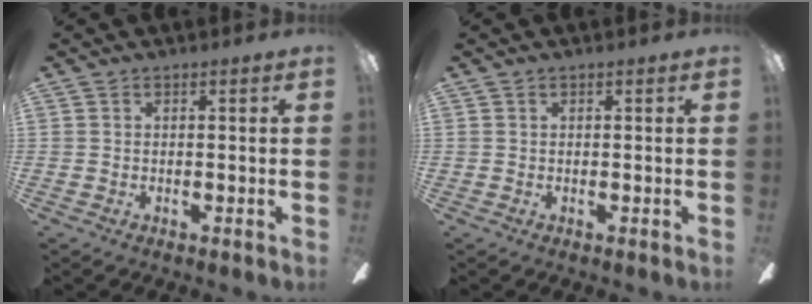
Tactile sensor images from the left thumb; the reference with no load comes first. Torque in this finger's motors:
{"motor_torque": [0.00, 0.00, 0.00, 0.00, 0.00]}